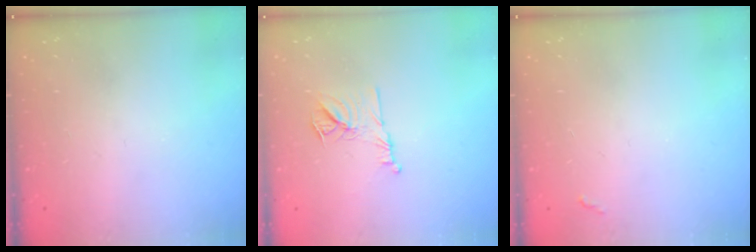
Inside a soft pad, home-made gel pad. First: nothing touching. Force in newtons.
{"total": 9.6, "press": 9.6, "slide": 0.9}
{"total": 2.8, "press": 2.8, "slide": 0.4}